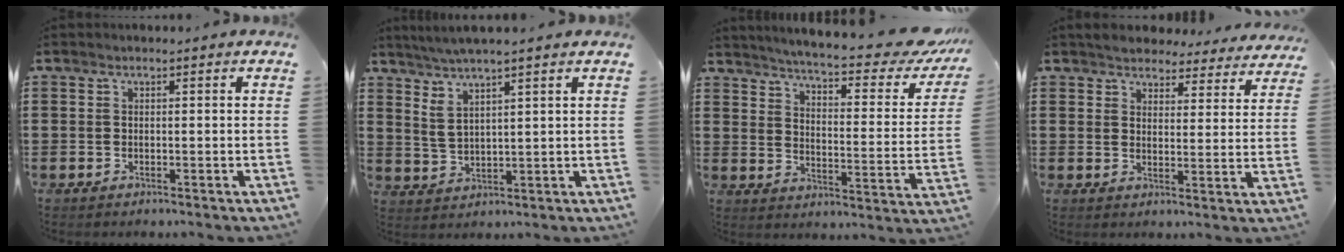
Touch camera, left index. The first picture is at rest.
{"total": 3.9, "force": [2.9, 0.3, 2.6], "torque": [-0.058, -0.006, 0.049]}
{"total": 5.9, "force": [5.2, -0.3, 2.8], "torque": [-0.069, -0.043, 0.082]}
{"total": 4.0, "force": [3.9, 0.3, -0.1], "torque": [-0.019, -0.022, 0.068]}